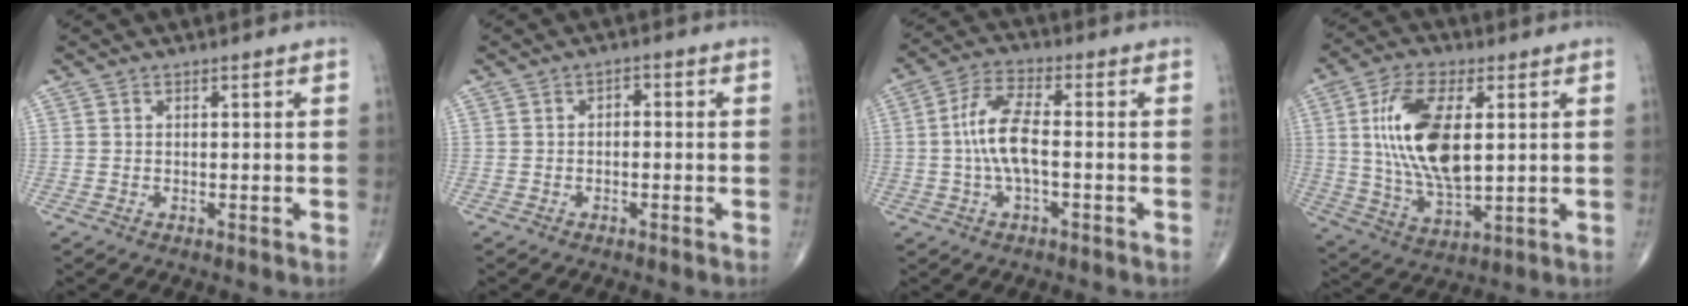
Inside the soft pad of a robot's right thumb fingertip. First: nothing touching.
{"total": 1.6, "force": [-0.3, 1.1, 1.2], "torque": [-0.010, 0.012, -0.011]}
{"total": 8.7, "force": [-0.8, 3.1, 8.1], "torque": [-0.177, 0.023, -0.019]}
{"total": 16.9, "force": [2.8, 7.9, 14.7], "torque": [-0.282, -0.014, 0.057]}